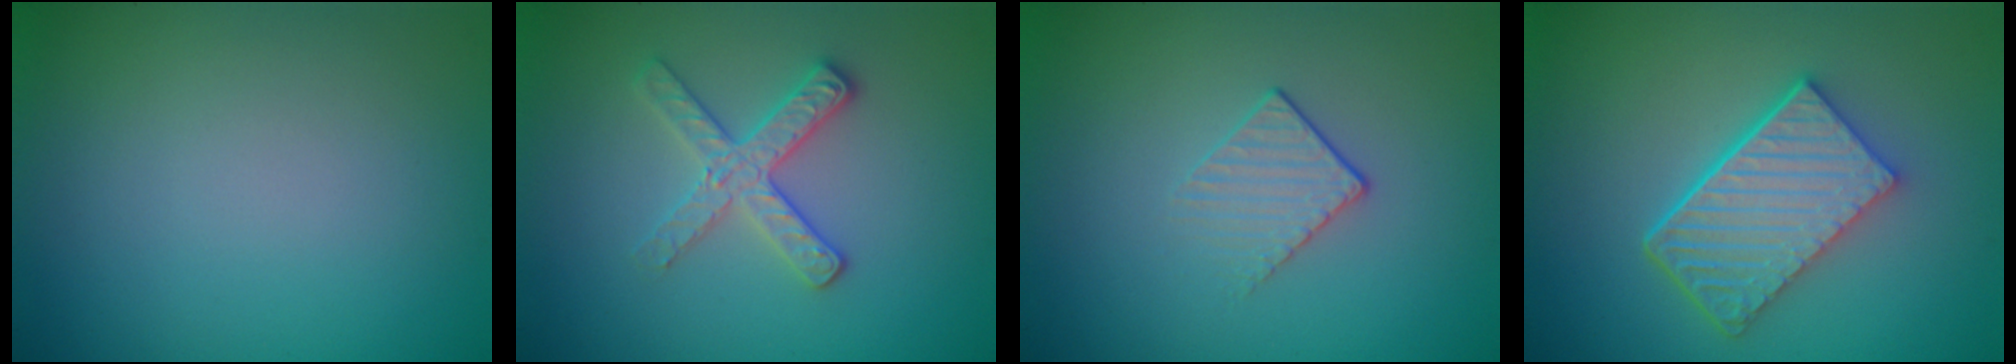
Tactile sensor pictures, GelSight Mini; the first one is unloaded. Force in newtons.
{"total": 2.7, "press": 2.6, "slide": 0.9}
{"total": 1.5, "press": 0.9, "slide": 1.2}
{"total": 6.0, "press": 4.3, "slide": 4.1}